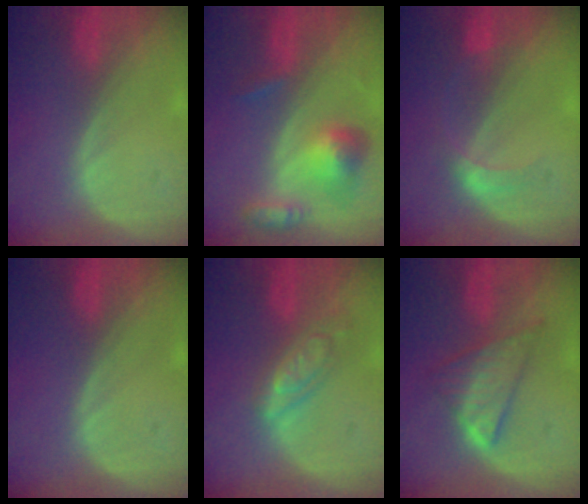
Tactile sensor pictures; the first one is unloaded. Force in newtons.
{"total": 6.5, "press": 6.0, "slide": 2.5}
{"total": 2.9, "press": 2.9, "slide": 0.1}
{"total": 0.0}
{"total": 6.2, "press": 5.5, "slide": 2.9}
{"total": 6.5, "press": 6.5, "slide": 0.2}